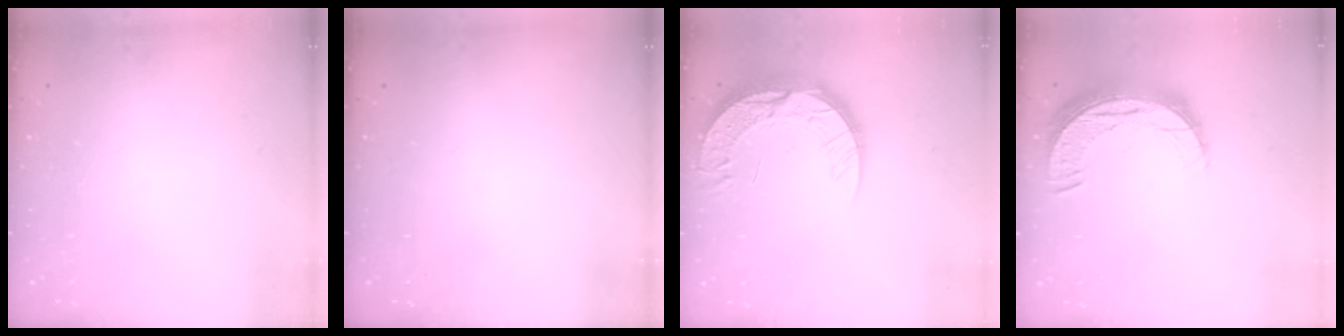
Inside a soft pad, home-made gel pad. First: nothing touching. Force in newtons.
{"total": 0.0}
{"total": 16.1, "press": 16.1, "slide": 1.3}
{"total": 10.9, "press": 10.9, "slide": 0.7}